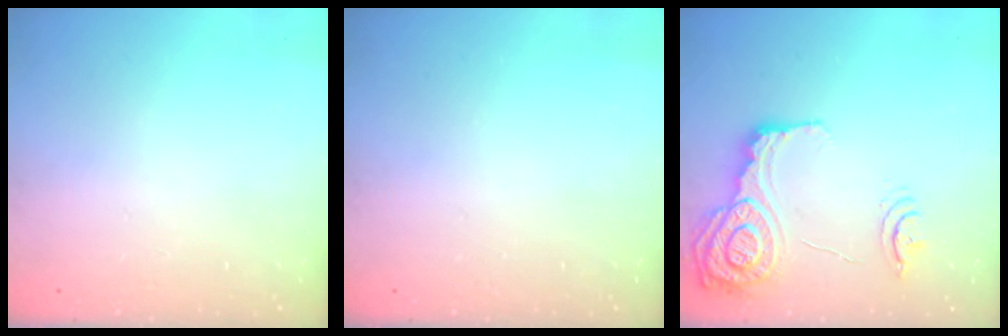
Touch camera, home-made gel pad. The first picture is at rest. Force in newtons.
{"total": 0.0}
{"total": 16.0, "press": 15.9, "slide": 1.2}